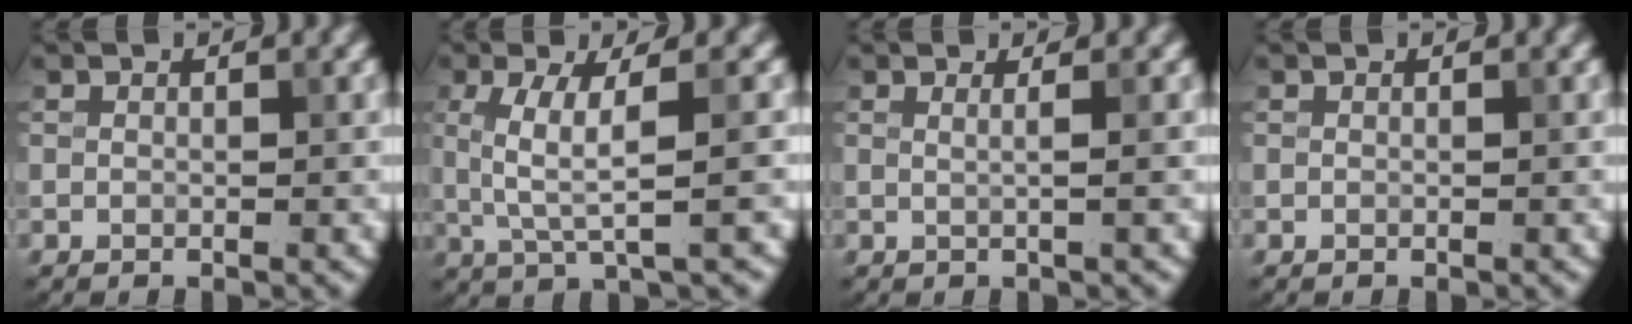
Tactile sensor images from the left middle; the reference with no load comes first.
{"total": 4.5, "force": [0.4, 0.9, 4.4], "torque": [-0.094, 0.002, 0.008]}
{"total": 1.9, "force": [0.6, 0.9, 1.6], "torque": [-0.013, -0.001, -0.015]}
{"total": 0.0}